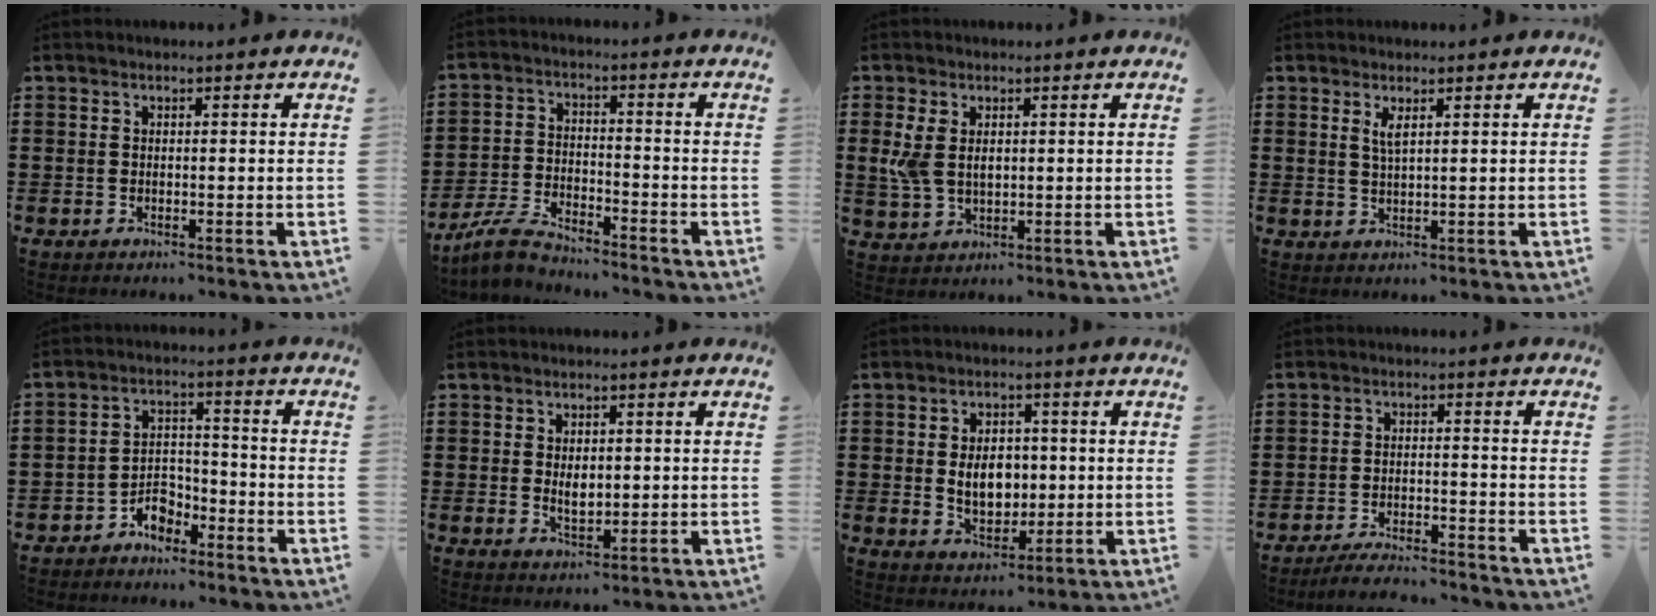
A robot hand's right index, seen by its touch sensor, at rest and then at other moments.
{"total": 5.5, "force": [-5.2, 0.9, 1.7], "torque": [-0.049, -0.001, -0.104]}
{"total": 4.2, "force": [0.8, 2.6, 3.2], "torque": [-0.091, 0.000, 0.006]}
{"total": 2.0, "force": [1.1, 0.4, 1.7], "torque": [-0.035, 0.003, 0.017]}
{"total": 4.5, "force": [-3.6, 2.2, 1.5], "torque": [-0.029, 0.012, -0.069]}
{"total": 3.3, "force": [0.2, 1.9, 2.7], "torque": [-0.047, 0.005, 0.002]}
{"total": 6.4, "force": [0.1, 4.5, 4.6], "torque": [-0.073, 0.002, -0.003]}
{"total": 3.9, "force": [-3.8, 0.2, 0.7], "torque": [-0.014, 0.005, -0.078]}